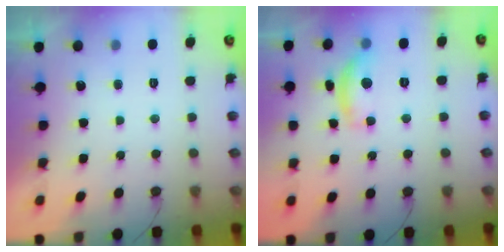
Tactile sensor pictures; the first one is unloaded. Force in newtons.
{"total": 11.2, "press": 11.2, "slide": 0.8}